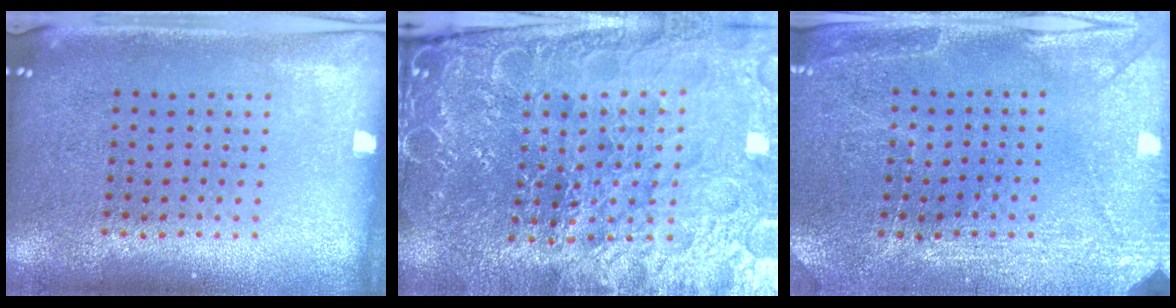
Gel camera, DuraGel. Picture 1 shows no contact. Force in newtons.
{"total": 5.2, "press": 4.9, "slide": 1.7}
{"total": 2.8, "press": 2.8, "slide": 0.4}